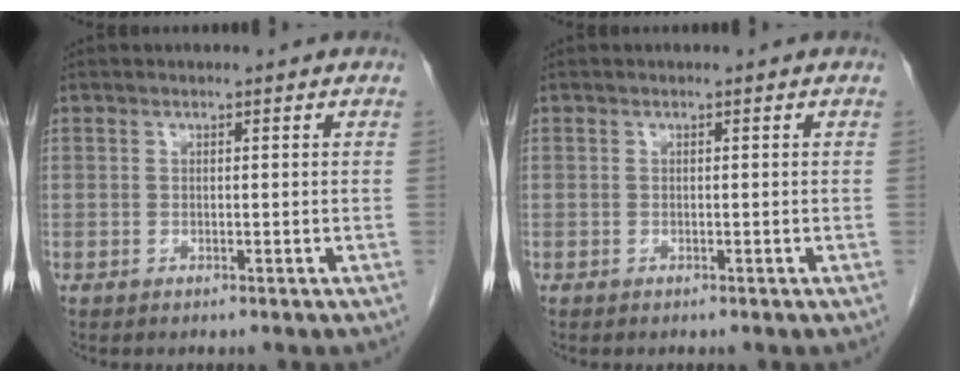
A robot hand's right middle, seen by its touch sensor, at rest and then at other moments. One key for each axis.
{"total": 0.0}